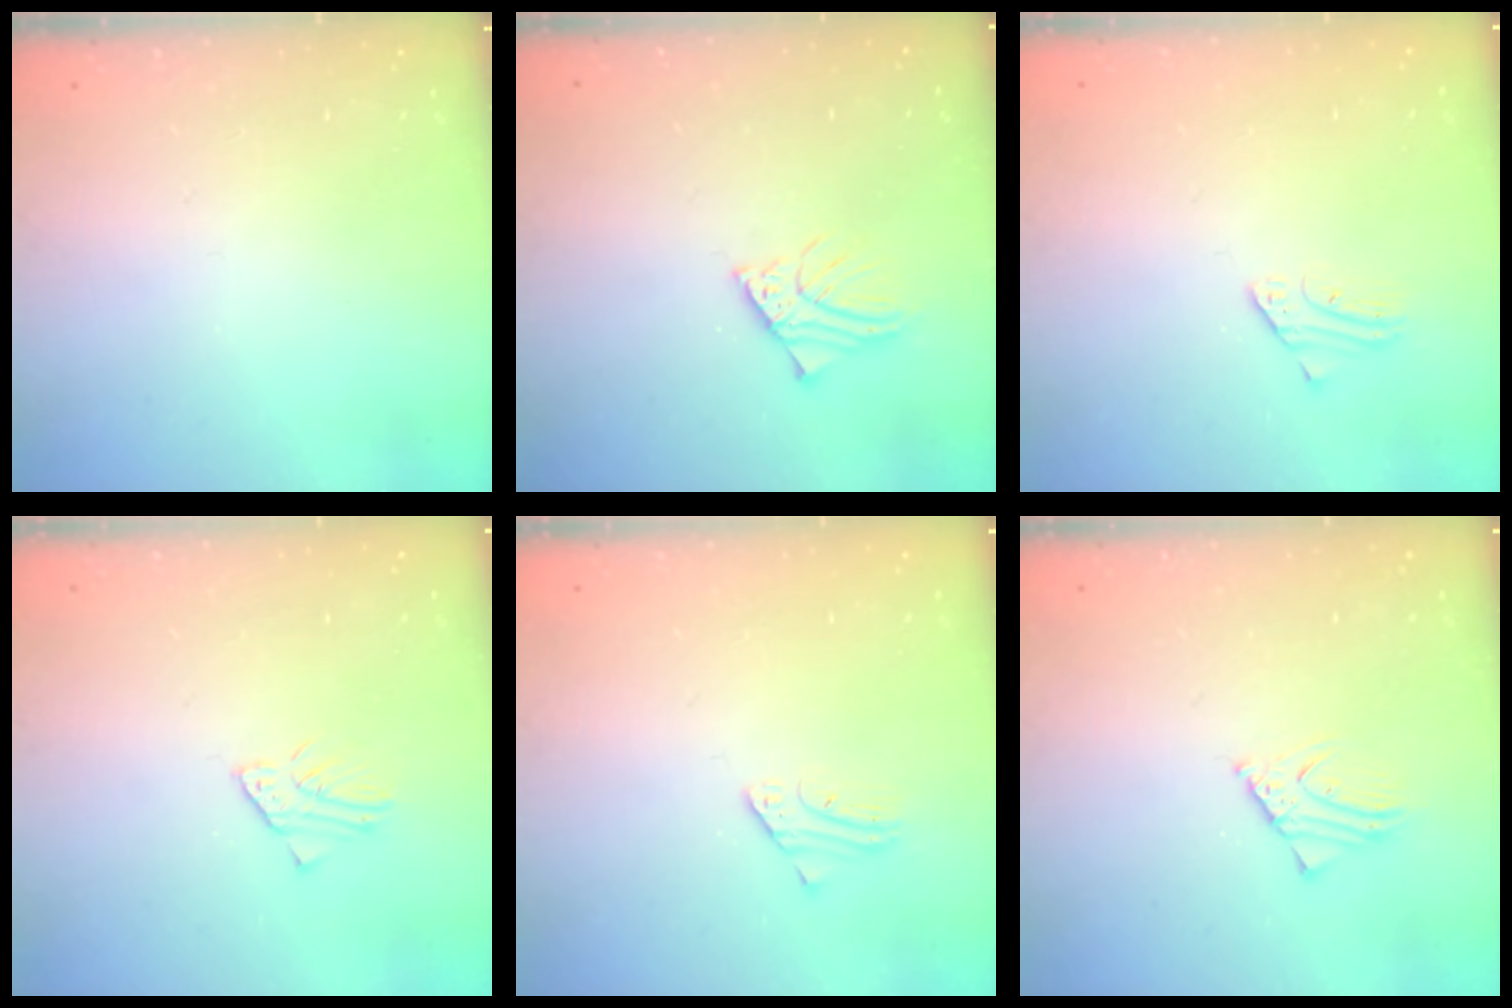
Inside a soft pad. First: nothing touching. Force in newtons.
{"total": 2.9, "press": 2.9, "slide": 0.2}
{"total": 2.2, "press": 2.2, "slide": 0.2}
{"total": 2.3, "press": 2.3, "slide": 0.1}
{"total": 2.2, "press": 2.2, "slide": 0.2}
{"total": 2.1, "press": 2.1, "slide": 0.1}